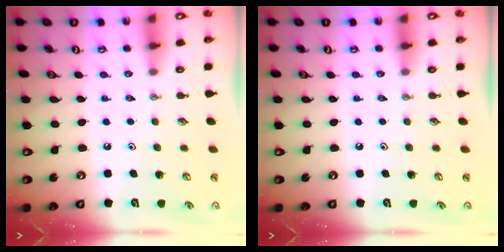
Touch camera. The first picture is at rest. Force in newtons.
{"total": 0.0}